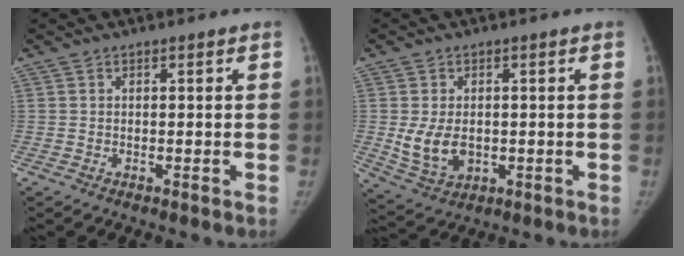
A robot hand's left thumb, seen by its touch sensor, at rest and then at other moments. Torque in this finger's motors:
{"motor_torque": [-0.16, 0.40, 0.11, -0.11, 0.04]}